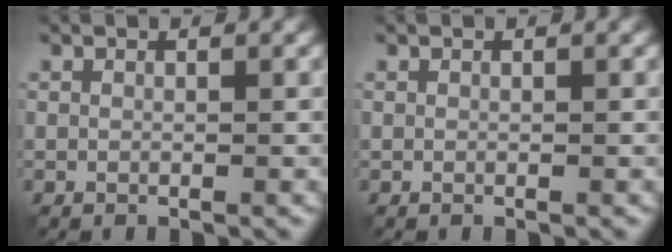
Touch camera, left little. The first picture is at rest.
{"total": 0.0}